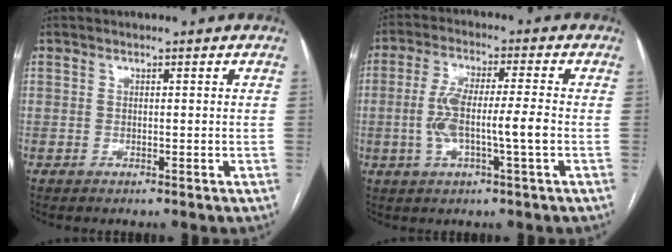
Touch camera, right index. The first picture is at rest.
{"total": 8.7, "force": [-1.4, 0.8, 8.5], "torque": [-0.172, 0.011, -0.027]}